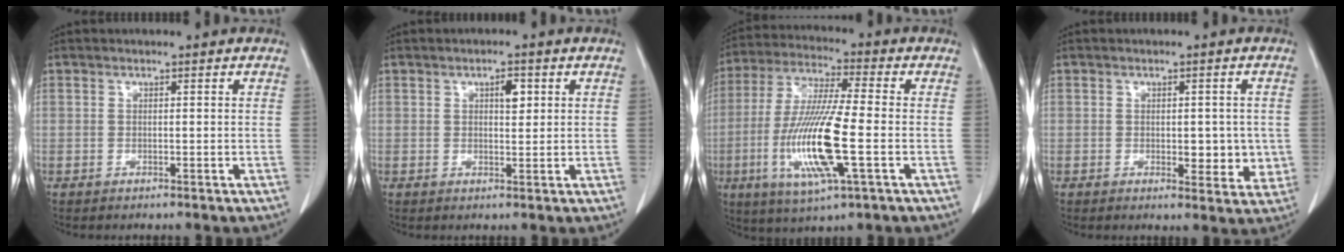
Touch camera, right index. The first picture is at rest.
{"total": 2.6, "force": [0.9, 1.0, 2.2], "torque": [-0.035, -0.001, 0.015]}
{"total": 15.2, "force": [-3.5, 1.4, 14.7], "torque": [-0.302, -0.014, -0.065]}
{"total": 5.1, "force": [-0.4, 2.7, 4.3], "torque": [-0.038, -0.003, 0.002]}